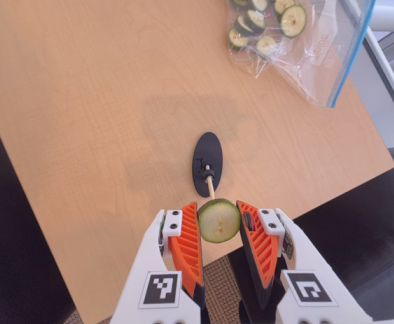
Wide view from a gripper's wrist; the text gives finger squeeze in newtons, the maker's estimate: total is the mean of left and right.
{"total": 8.7, "left": 8.6, "right": 8.8}